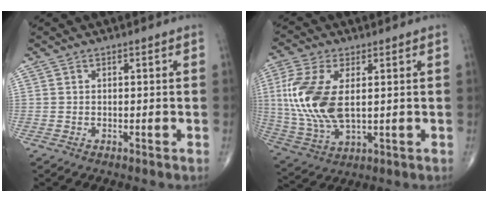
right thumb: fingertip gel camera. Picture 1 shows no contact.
{"total": 15.0, "force": [1.9, 7.7, 12.7], "torque": [-0.290, -0.009, 0.044]}